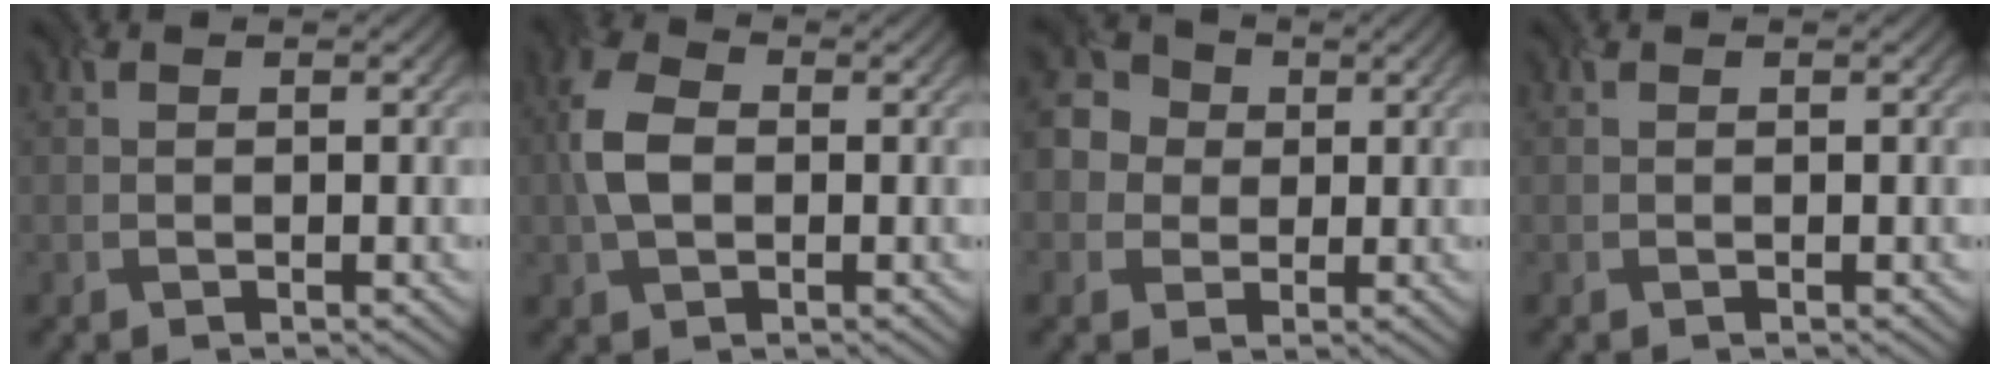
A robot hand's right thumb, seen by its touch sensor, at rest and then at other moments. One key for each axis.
{"total": 5.7, "fx": -0.1, "fy": 3.8, "fz": 4.3, "tx": -0.108, "ty": 0.004, "tz": -0.012}
{"total": 5.4, "fx": 0.2, "fy": 5.1, "fz": 1.7, "tx": -0.050, "ty": 0.009, "tz": -0.012}
{"total": 0.0}